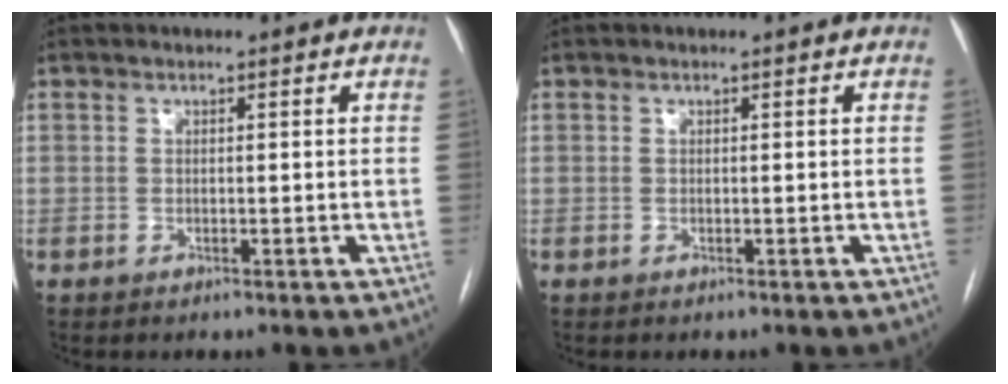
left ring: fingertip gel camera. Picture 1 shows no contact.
{"total": 0.0}